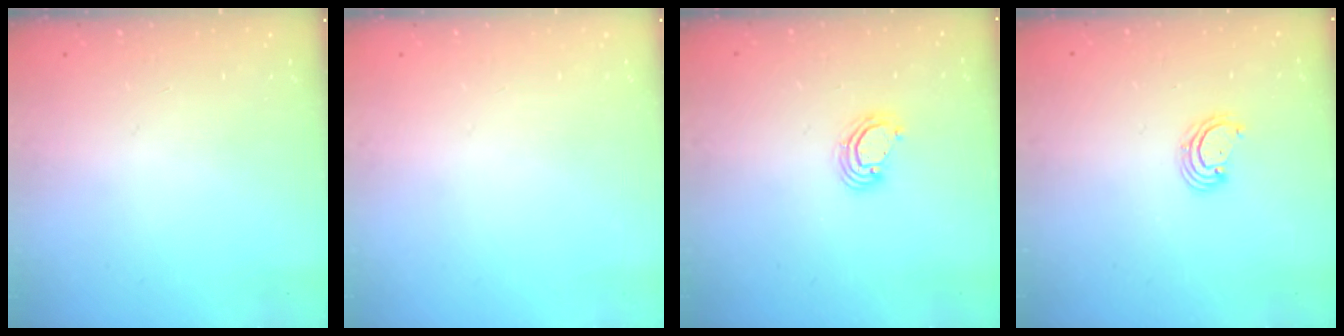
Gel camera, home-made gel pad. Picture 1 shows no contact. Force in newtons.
{"total": 0.0}
{"total": 4.8, "press": 4.8, "slide": 0.3}
{"total": 2.6, "press": 2.6, "slide": 0.2}